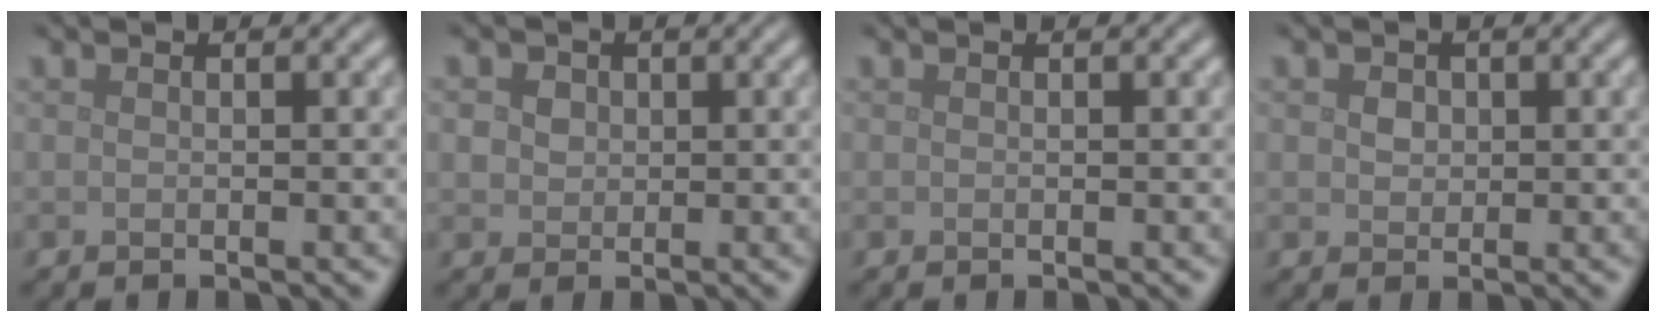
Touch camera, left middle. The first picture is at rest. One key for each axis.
{"total": 3.0, "fx": 1.2, "fy": 2.4, "fz": 1.4, "tx": -0.027, "ty": 0.009, "tz": 0.017}
{"total": 0.0}
{"total": 1.2, "fx": 0.3, "fy": 1.0, "fz": 0.4, "tx": -0.008, "ty": -0.001, "tz": 0.007}